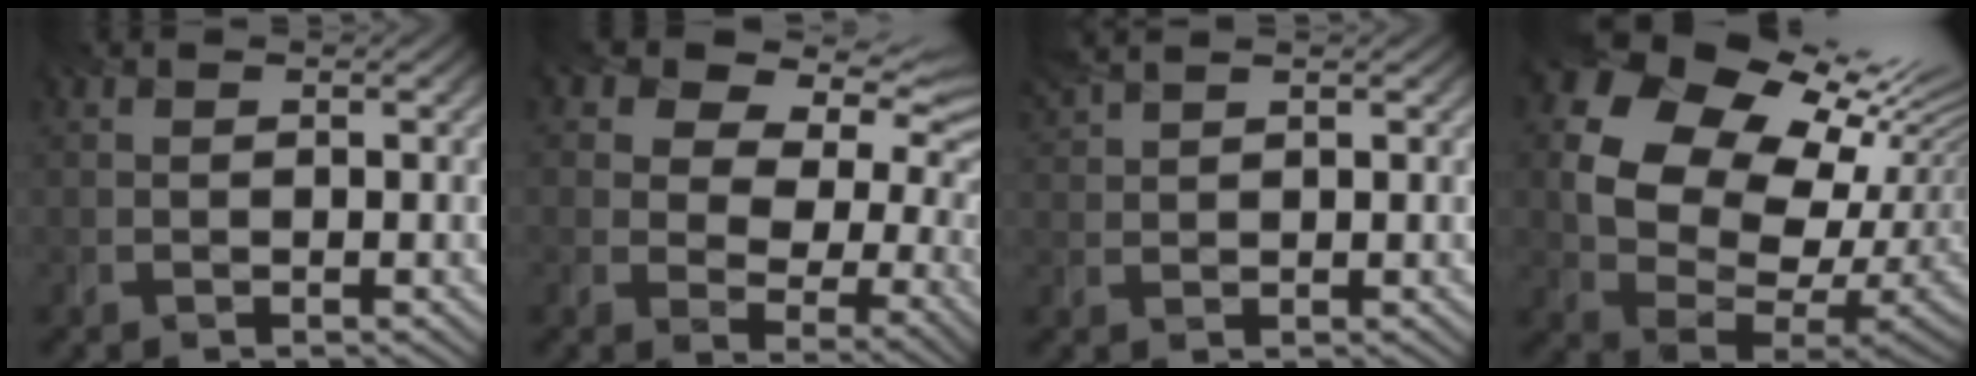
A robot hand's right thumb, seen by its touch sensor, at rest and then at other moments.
{"total": 13.1, "force": [6.4, 8.5, 7.7], "torque": [-0.143, 0.020, 0.098]}
{"total": 2.9, "force": [2.5, 0.5, 1.3], "torque": [-0.033, 0.017, 0.051]}
{"total": 17.6, "force": [7.8, 11.7, 10.6], "torque": [-0.214, 0.006, 0.156]}